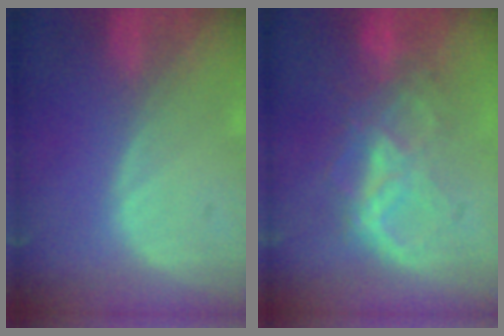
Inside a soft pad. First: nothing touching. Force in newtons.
{"total": 6.8, "press": 6.8, "slide": 0.7}